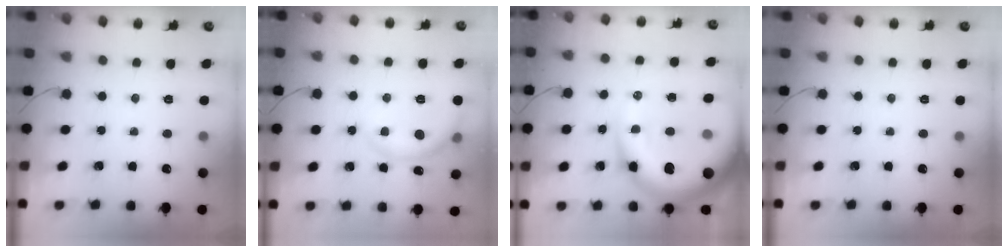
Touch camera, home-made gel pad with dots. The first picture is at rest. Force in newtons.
{"total": 6.4, "press": 6.3, "slide": 0.8}
{"total": 20.5, "press": 20.0, "slide": 4.7}
{"total": 0.0}